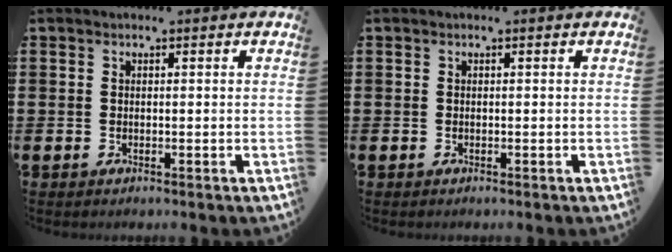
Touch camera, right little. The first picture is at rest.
{"total": 0.0}